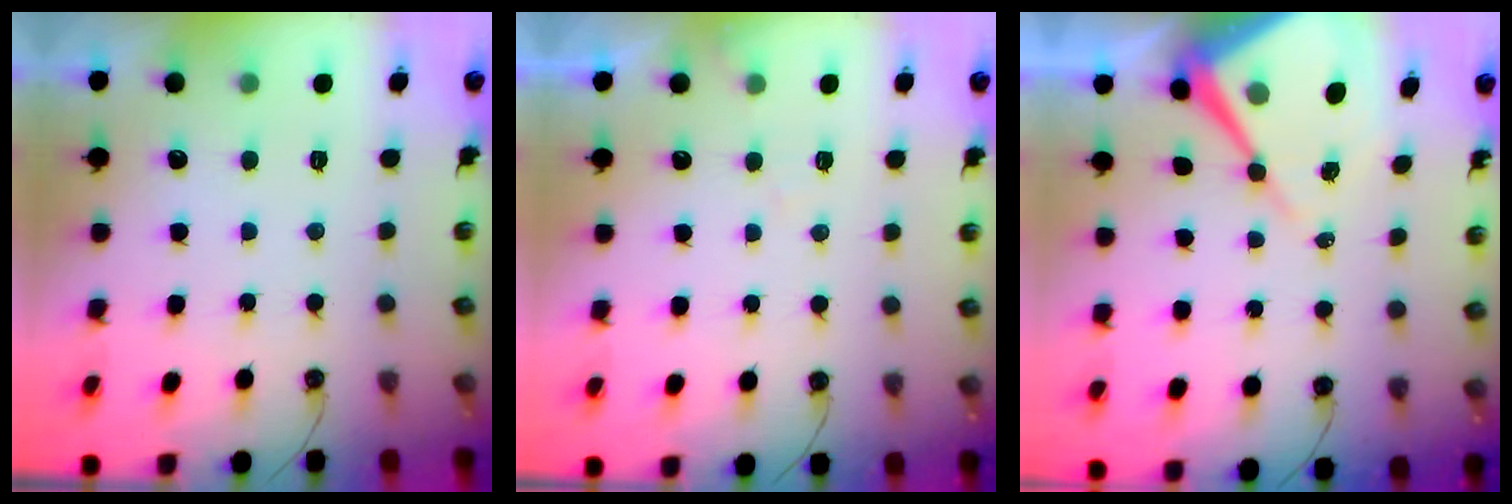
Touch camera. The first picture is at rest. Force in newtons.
{"total": 4.6, "press": 4.6, "slide": 0.7}
{"total": 11.6, "press": 11.5, "slide": 0.8}